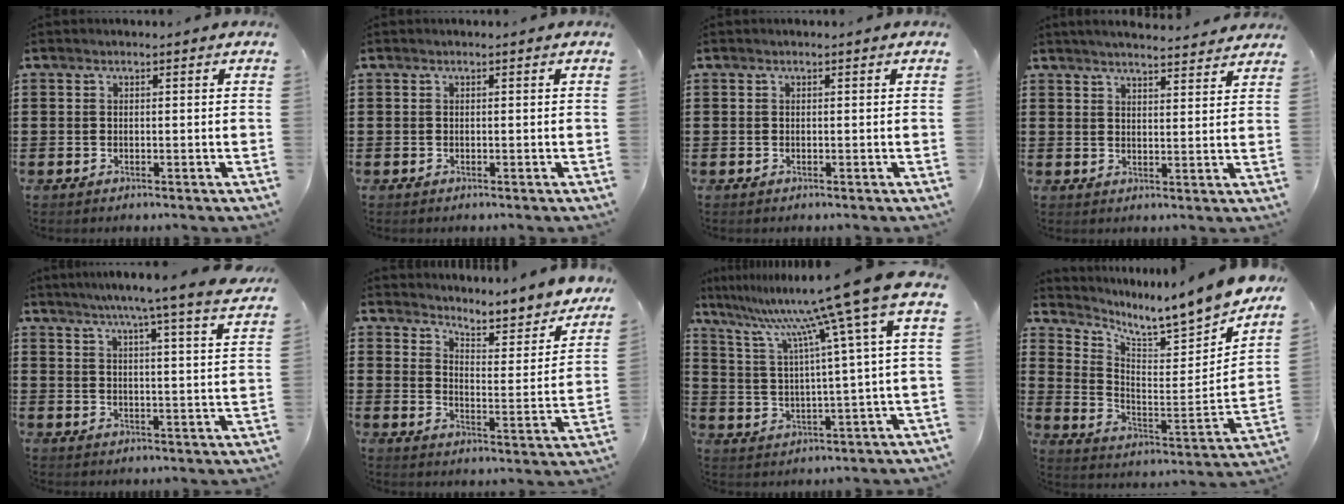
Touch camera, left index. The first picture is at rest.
{"total": 0.0}
{"total": 0.0}
{"total": 3.5, "force": [3.4, -0.3, 0.7], "torque": [-0.024, -0.017, 0.060]}
{"total": 6.2, "force": [5.3, -1.3, 3.0], "torque": [-0.077, -0.031, 0.086]}
{"total": 4.3, "force": [4.2, -0.4, 0.7], "torque": [-0.032, -0.050, 0.064]}
{"total": 12.9, "force": [8.8, -1.7, 9.3], "torque": [-0.207, -0.057, 0.130]}
{"total": 7.0, "force": [6.6, 0.2, 2.3], "torque": [-0.058, -0.073, 0.100]}